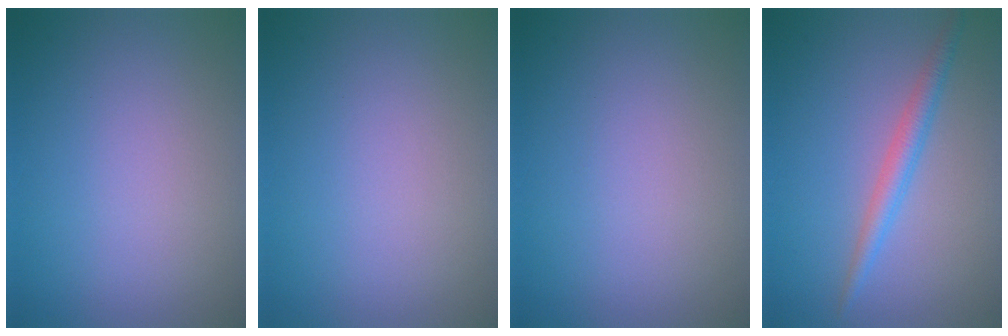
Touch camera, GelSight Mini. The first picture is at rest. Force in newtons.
{"total": 0.0}
{"total": 0.0}
{"total": 2.3, "press": 2.3, "slide": 0.1}